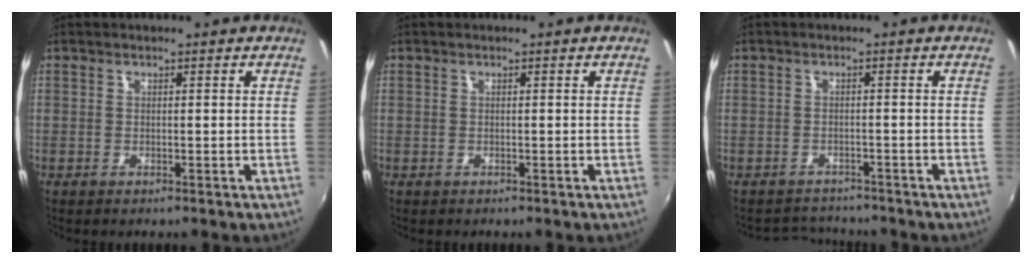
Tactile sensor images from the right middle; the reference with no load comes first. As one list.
[{"total": 0.0}, {"total": 3.8, "force": [-3.7, 1.1, -0.3], "torque": [-0.008, 0.009, -0.061]}]